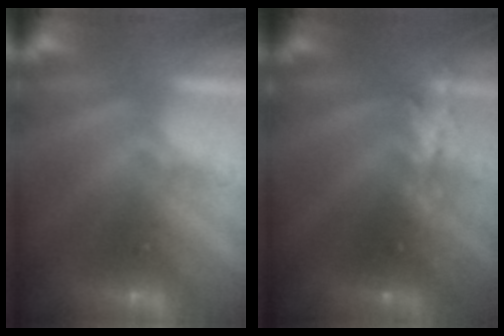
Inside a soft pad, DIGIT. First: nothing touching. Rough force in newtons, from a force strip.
{"total": 2.7}